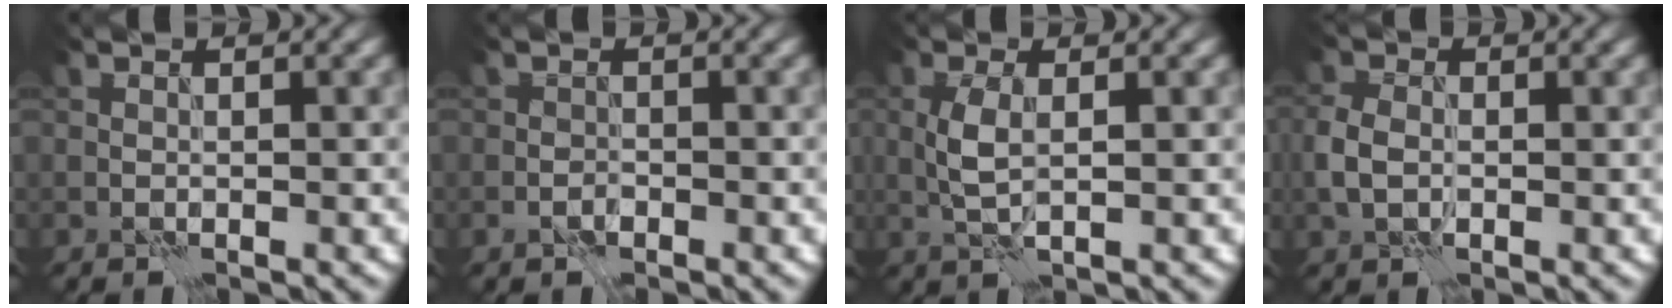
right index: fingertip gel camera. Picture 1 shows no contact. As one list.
[{"total": 1.1, "force": [-0.6, 0.7, 0.5], "torque": [-0.008, 0.002, -0.014]}, {"total": 2.6, "force": [0.1, 1.1, 2.4], "torque": [-0.059, 0.001, 0.003]}, {"total": 2.9, "force": [-0.4, 2.1, 2.0], "torque": [-0.046, 0.003, -0.013]}]